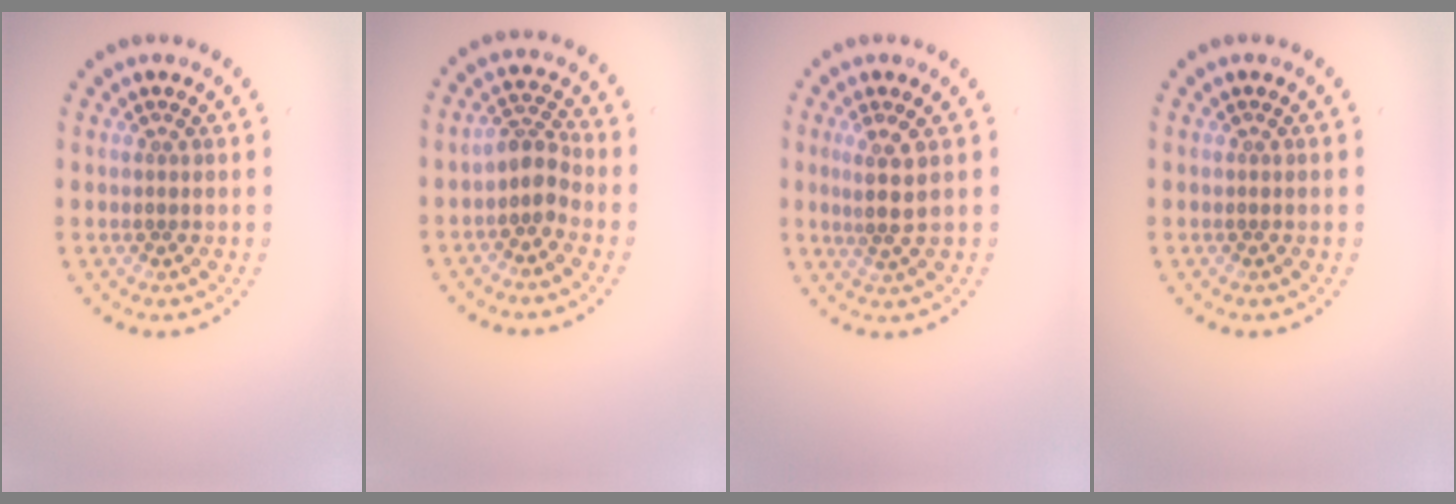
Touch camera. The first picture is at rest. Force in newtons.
{"total": 2.5, "press": 1.9, "slide": 1.6}
{"total": 2.3, "press": 1.8, "slide": 1.5}
{"total": 0.0}